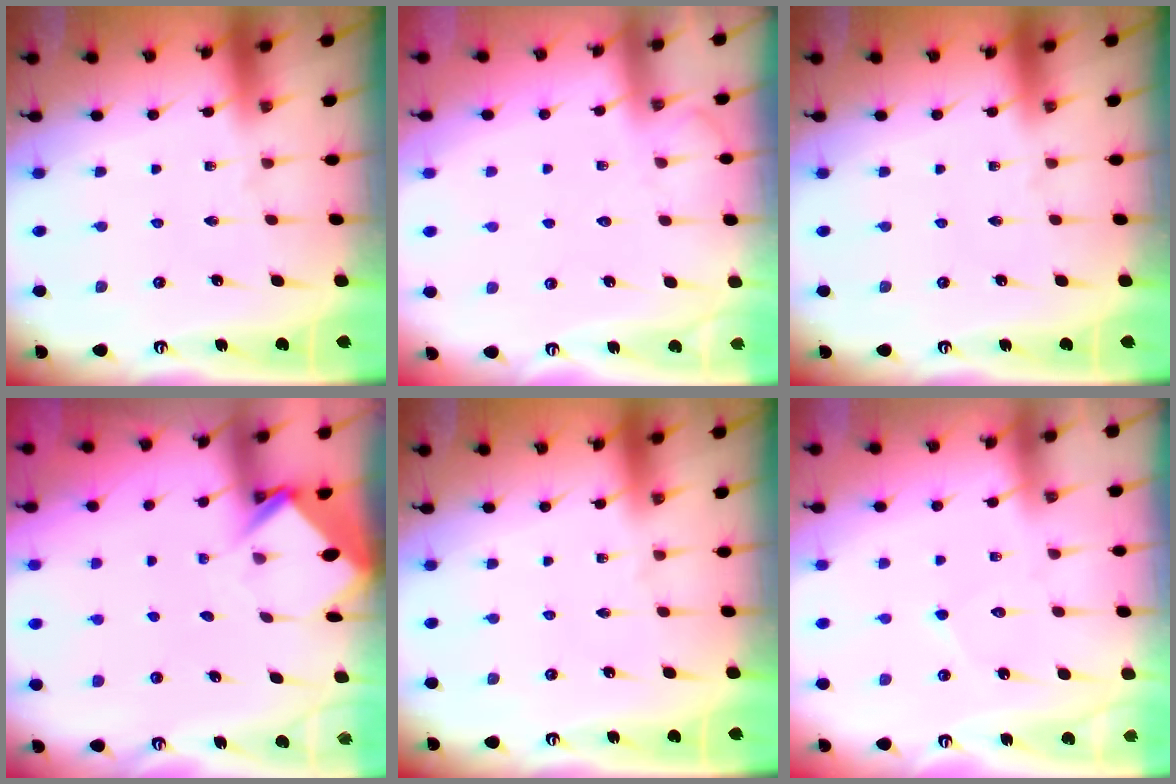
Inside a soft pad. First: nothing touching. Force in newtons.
{"total": 5.0, "press": 4.9, "slide": 0.6}
{"total": 0.0}
{"total": 3.9, "press": 3.9, "slide": 0.1}
{"total": 0.0}
{"total": 5.2, "press": 5.2, "slide": 0.4}